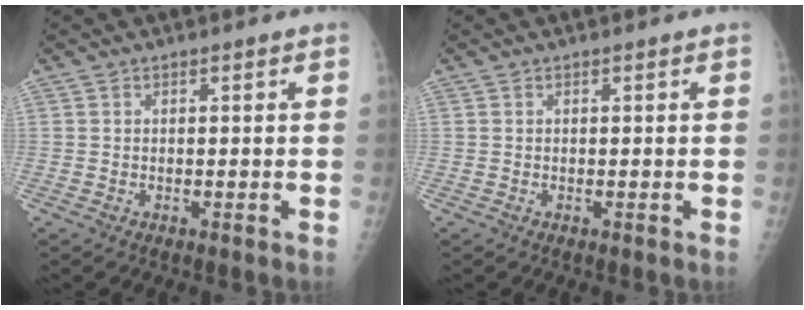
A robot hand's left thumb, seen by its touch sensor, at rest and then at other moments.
{"total": 0.0}